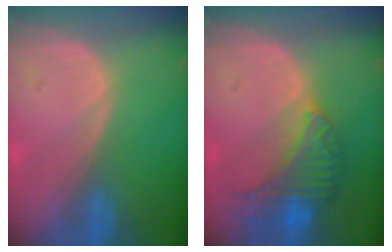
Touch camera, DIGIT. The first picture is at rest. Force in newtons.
{"total": 7.9, "press": 7.4, "slide": 2.8}